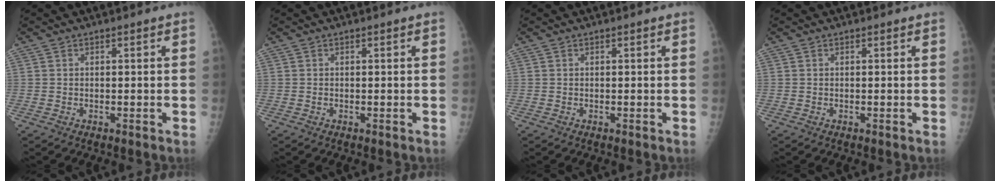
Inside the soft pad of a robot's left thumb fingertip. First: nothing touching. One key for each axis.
{"total": 0.0}
{"total": 0.0}
{"total": 0.0}